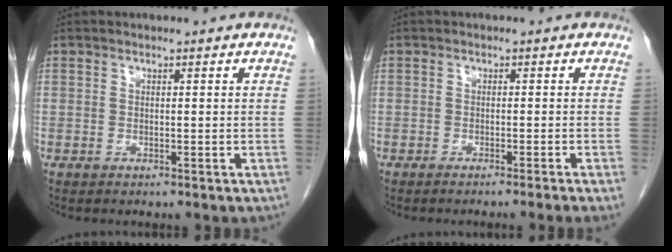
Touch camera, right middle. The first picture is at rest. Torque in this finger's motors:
{"motor_torque": [0.73, -0.69, 0.12, 0.02]}